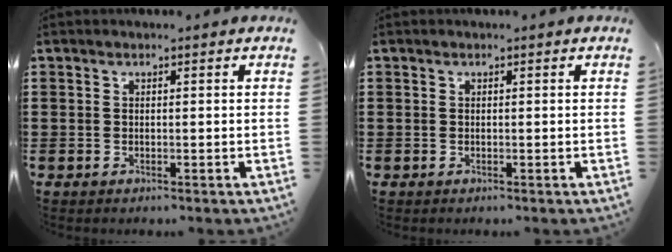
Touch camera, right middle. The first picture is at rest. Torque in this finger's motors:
{"motor_torque": [0.00, 0.00, 0.13, -0.01]}